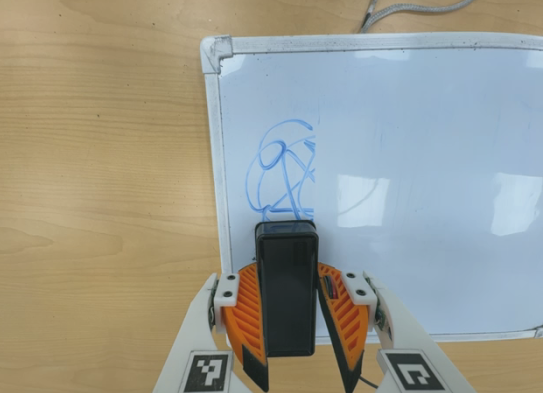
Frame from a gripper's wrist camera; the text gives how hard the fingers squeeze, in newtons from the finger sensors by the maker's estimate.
{"total": 7.1, "left": 6.6, "right": 7.6}